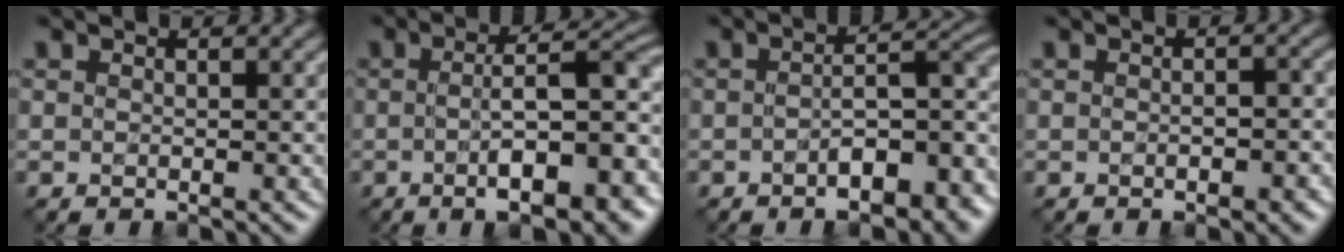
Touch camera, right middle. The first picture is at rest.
{"total": 10.9, "force": [-2.6, 3.2, 10.1], "torque": [-0.131, 0.009, -0.032]}
{"total": 7.7, "force": [-3.2, 3.2, 6.3], "torque": [-0.077, 0.007, -0.048]}
{"total": 2.7, "force": [-0.8, 1.2, 2.2], "torque": [-0.020, 0.003, -0.004]}